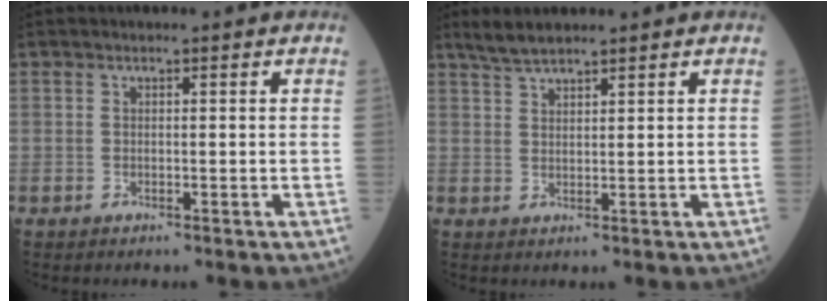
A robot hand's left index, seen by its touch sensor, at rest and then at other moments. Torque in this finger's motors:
{"motor_torque": [0.16, -0.16, 0.11, 0.04]}